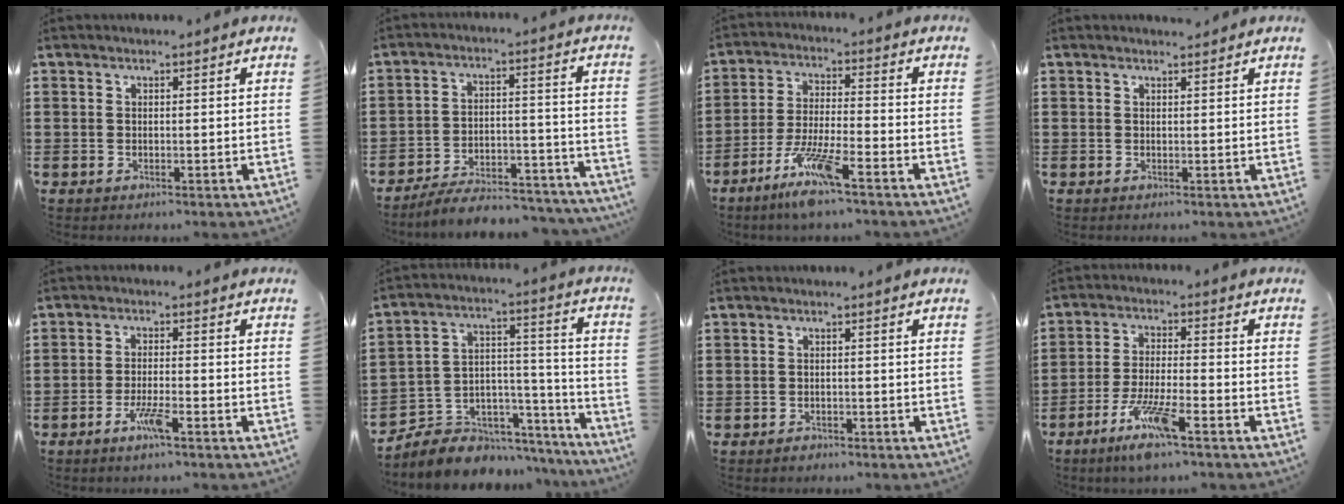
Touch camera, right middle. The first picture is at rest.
{"total": 6.5, "force": [-6.2, 0.8, 1.9], "torque": [-0.031, 0.010, -0.120]}
{"total": 8.4, "force": [-5.9, 0.6, 6.0], "torque": [-0.124, -0.010, -0.111]}
{"total": 0.8, "force": [0.7, 0.3, 0.0], "torque": [0.006, -0.004, 0.013]}
{"total": 4.1, "force": [-2.4, 0.4, 3.3], "torque": [-0.067, -0.005, -0.045]}
{"total": 6.7, "force": [-5.8, 3.4, 0.7], "torque": [-0.025, 0.000, -0.109]}
{"total": 0.9, "force": [-0.8, 0.4, 0.1], "torque": [-0.004, 0.002, -0.018]}
{"total": 7.7, "force": [-5.0, 0.7, 5.8], "torque": [-0.122, -0.011, -0.094]}